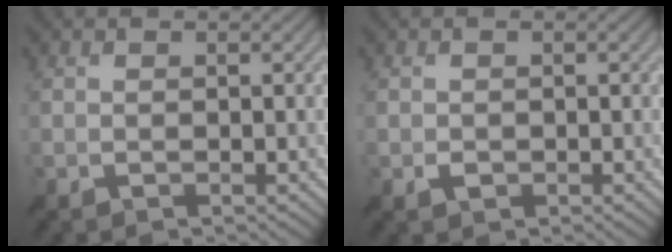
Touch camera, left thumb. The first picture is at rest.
{"total": 0.9, "force": [-0.2, 0.8, 0.3], "torque": [-0.007, -0.001, -0.003]}